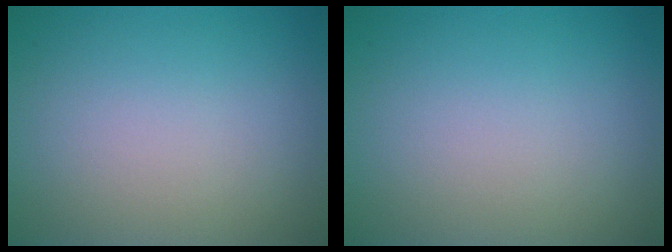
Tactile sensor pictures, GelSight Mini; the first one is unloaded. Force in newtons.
{"total": 0.0}